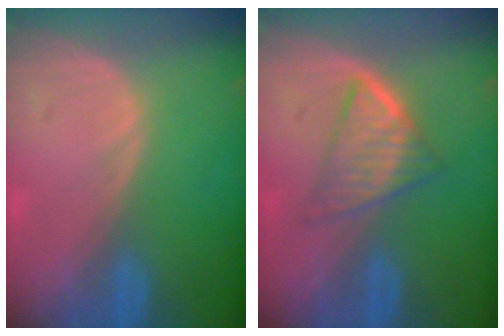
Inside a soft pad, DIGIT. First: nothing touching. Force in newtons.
{"total": 5.4, "press": 5.0, "slide": 2.0}